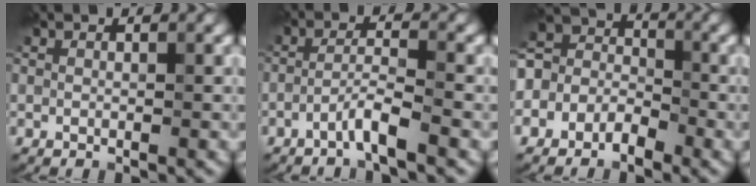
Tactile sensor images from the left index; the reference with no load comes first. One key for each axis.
{"total": 2.5, "fx": -1.6, "fy": 0.0, "fz": 1.9, "tx": -0.036, "ty": 0.009, "tz": -0.038}
{"total": 4.0, "fx": -1.4, "fy": 3.2, "fz": 2.0, "tx": -0.031, "ty": 0.001, "tz": -0.048}